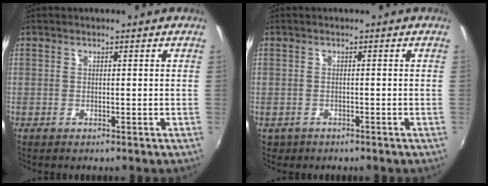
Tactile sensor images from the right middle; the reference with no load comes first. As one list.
[{"total": 2.1, "force": [-1.1, 1.6, 0.7], "torque": [-0.020, -0.004, -0.013]}]